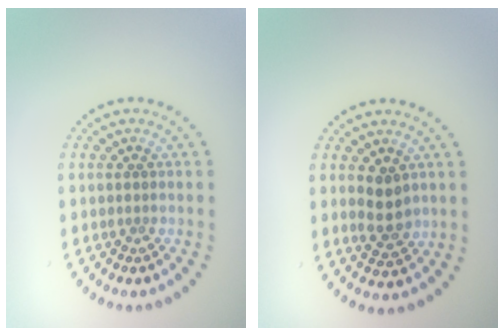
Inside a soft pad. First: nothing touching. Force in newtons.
{"total": 2.6, "press": 2.5, "slide": 0.7}